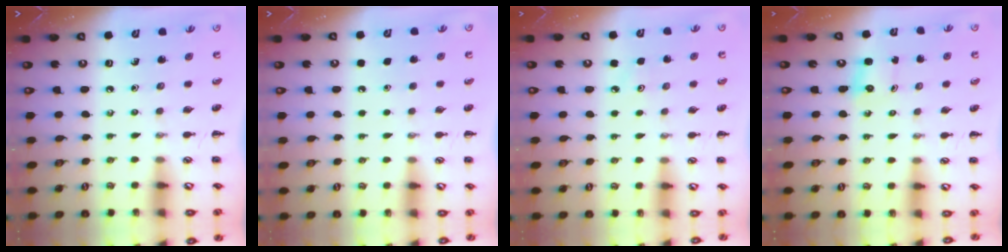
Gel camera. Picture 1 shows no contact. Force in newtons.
{"total": 1.7, "press": 1.7, "slide": 0.1}
{"total": 4.0, "press": 3.8, "slide": 1.2}
{"total": 1.8, "press": 1.7, "slide": 0.6}